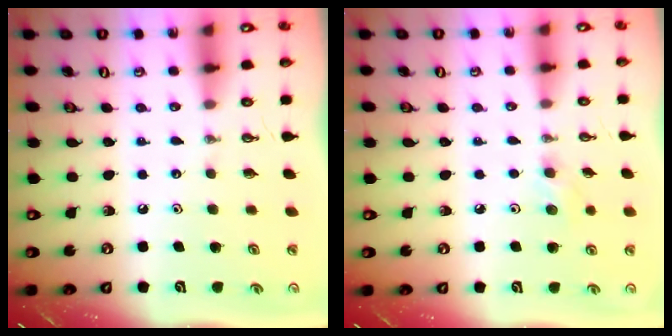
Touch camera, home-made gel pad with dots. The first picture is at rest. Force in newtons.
{"total": 8.3, "press": 7.1, "slide": 4.2}